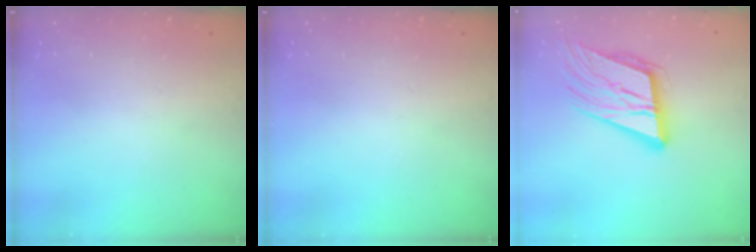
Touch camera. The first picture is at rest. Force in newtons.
{"total": 0.0}
{"total": 19.0, "press": 18.5, "slide": 4.3}